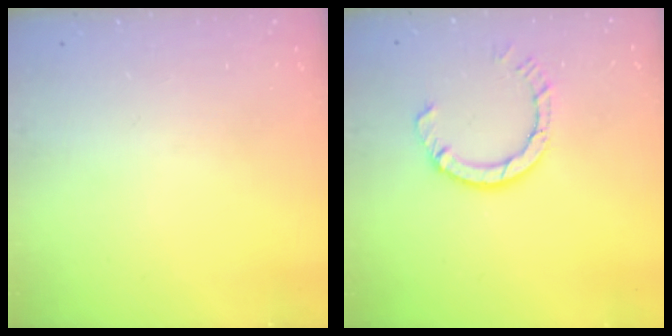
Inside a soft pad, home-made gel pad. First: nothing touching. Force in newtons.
{"total": 6.8, "press": 6.7, "slide": 0.7}